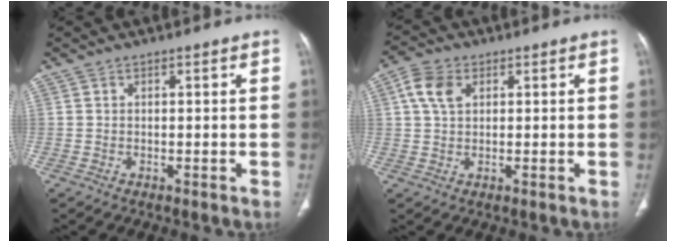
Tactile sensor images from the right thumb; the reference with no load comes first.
{"total": 5.7, "force": [1.7, 3.7, 3.9], "torque": [-0.082, 0.006, 0.031]}